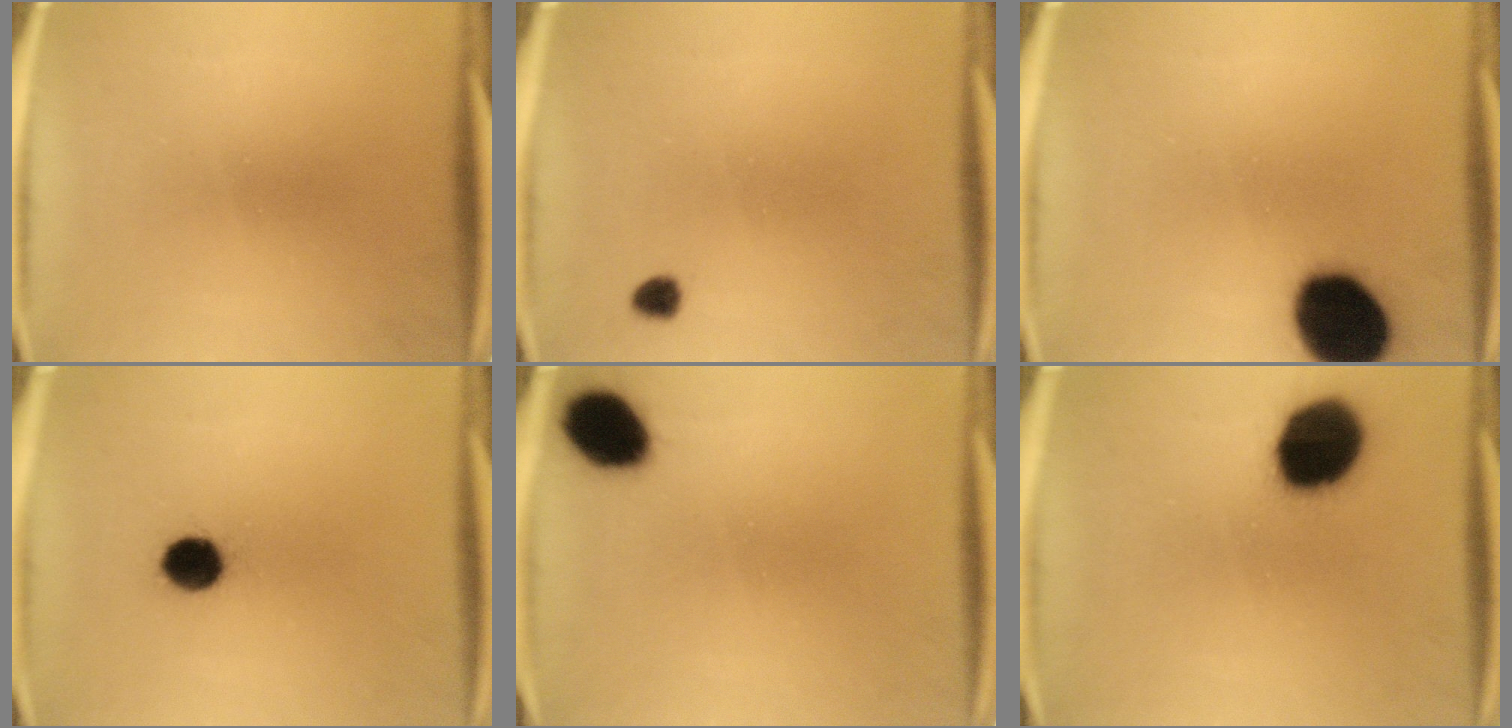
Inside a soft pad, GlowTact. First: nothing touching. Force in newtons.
{"total": 1.7}
{"total": 18.3}
{"total": 7.0}
{"total": 9.6}
{"total": 17.1}